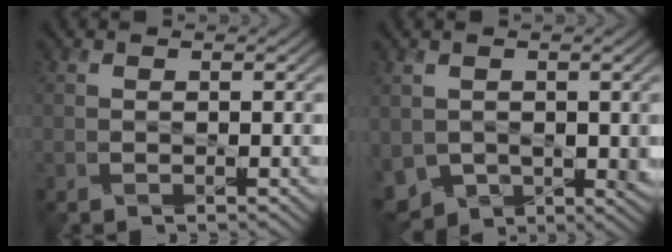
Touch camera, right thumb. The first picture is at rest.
{"total": 5.7, "force": [-0.9, 4.2, 3.6], "torque": [-0.095, -0.022, -0.006]}